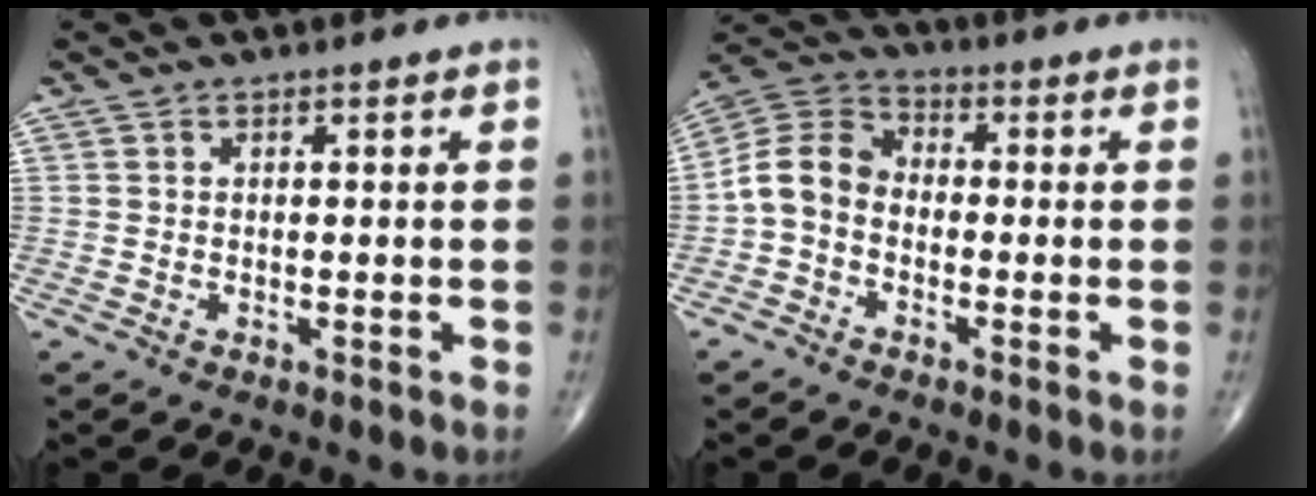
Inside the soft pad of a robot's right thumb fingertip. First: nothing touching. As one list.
[{"total": 8.3, "force": [-1.9, 6.2, 5.2], "torque": [-0.089, 0.030, -0.055]}]